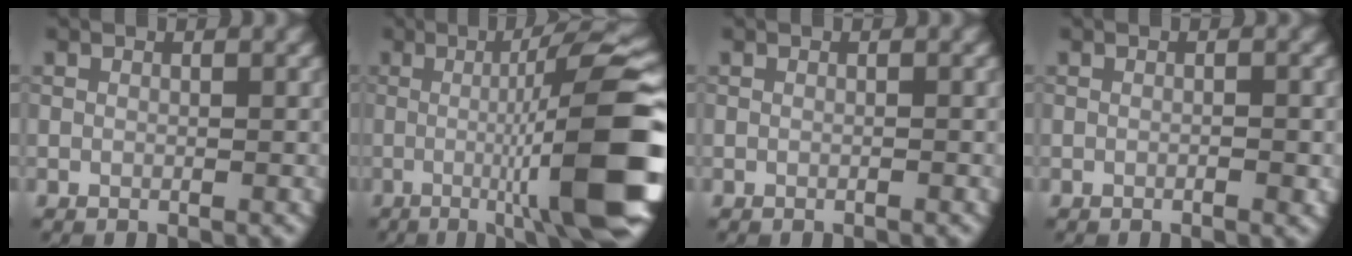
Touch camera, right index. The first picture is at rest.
{"total": 13.6, "force": [-1.8, 1.9, 13.4], "torque": [-0.174, 0.011, -0.028]}
{"total": 0.0}
{"total": 0.8, "force": [-0.3, 0.1, 0.7], "torque": [-0.011, 0.001, -0.004]}